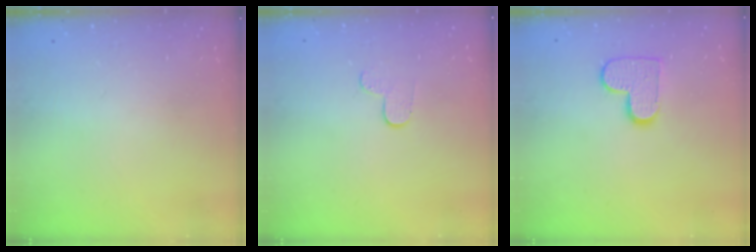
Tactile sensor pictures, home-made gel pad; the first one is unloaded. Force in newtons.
{"total": 3.9, "press": 3.9, "slide": 0.4}
{"total": 10.0, "press": 10.0, "slide": 0.6}